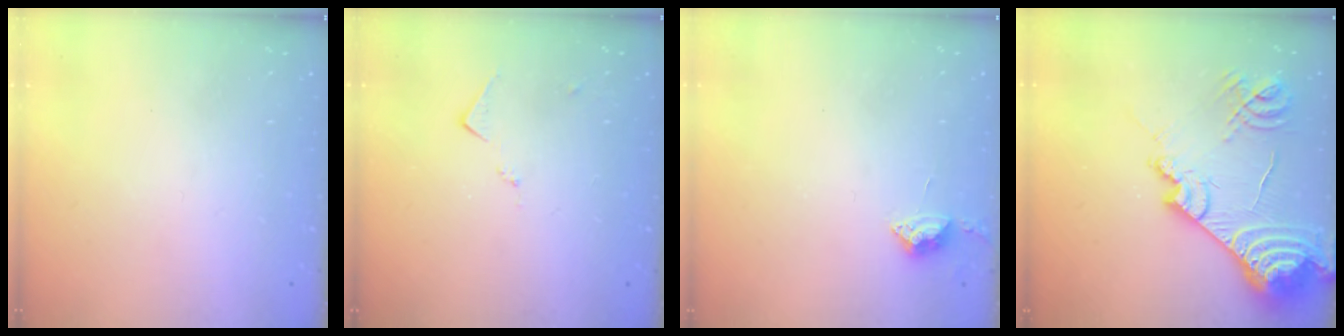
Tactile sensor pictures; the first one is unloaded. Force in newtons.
{"total": 6.1, "press": 6.1, "slide": 0.9}
{"total": 3.7, "press": 3.7, "slide": 0.5}
{"total": 22.8, "press": 22.6, "slide": 2.5}